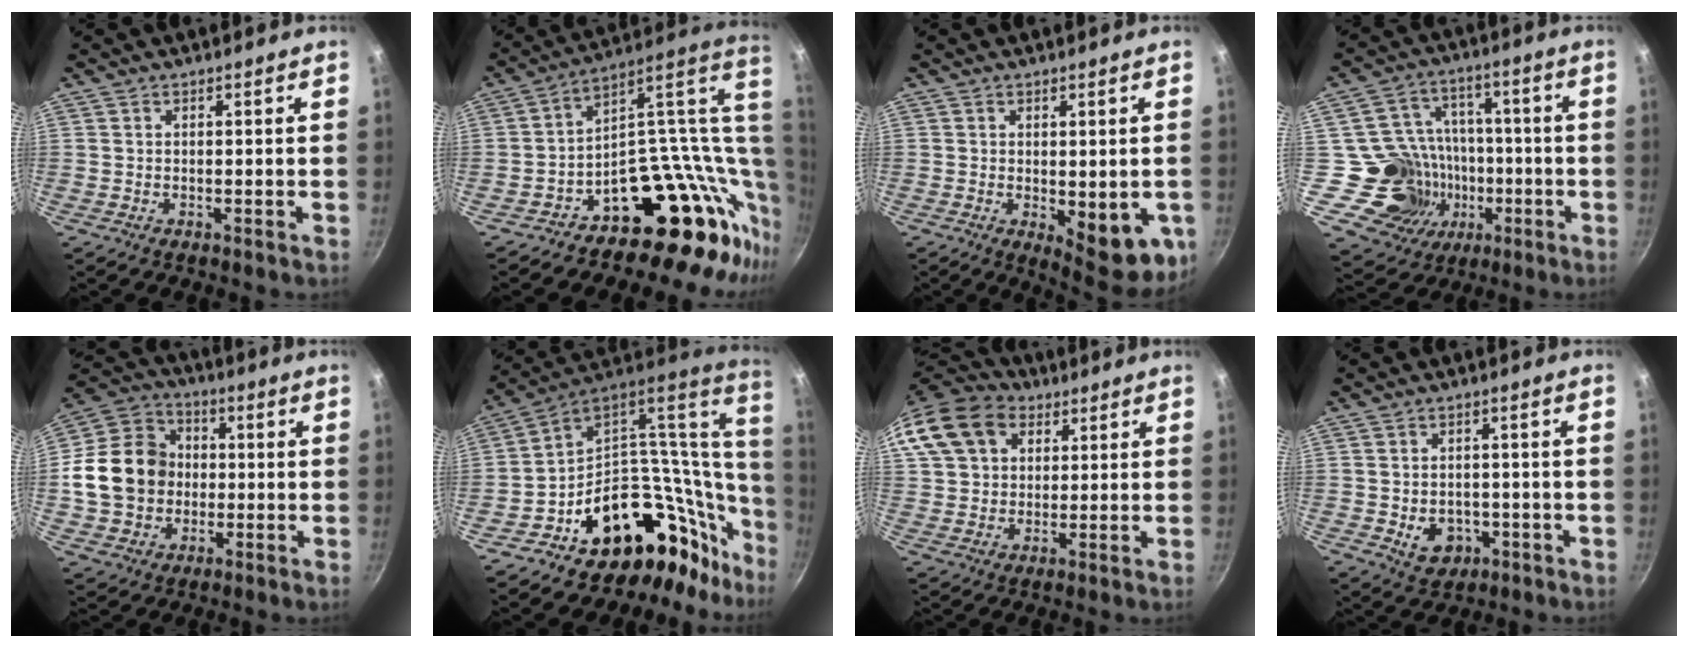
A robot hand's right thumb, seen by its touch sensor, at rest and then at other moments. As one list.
[{"total": 22.1, "force": [4.7, 15.4, 15.1], "torque": [-0.158, -0.019, 0.059]}, {"total": 12.2, "force": [-2.4, 5.0, 10.9], "torque": [-0.109, -0.016, -0.019]}, {"total": 16.5, "force": [-3.1, 15.3, 5.1], "torque": [-0.044, 0.042, -0.039]}, {"total": 16.7, "force": [-0.5, 14.1, 8.8], "torque": [-0.132, 0.030, -0.014]}, {"total": 28.9, "force": [-2.0, 23.8, 16.3], "torque": [-0.160, 0.034, -0.037]}, {"total": 17.3, "force": [6.5, 13.1, 9.3], "torque": [-0.178, 0.024, 0.108]}, {"total": 6.4, "force": [-1.7, 5.1, 3.6], "torque": [-0.031, 0.011, -0.012]}]